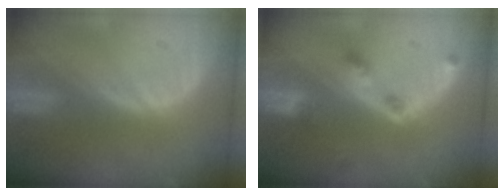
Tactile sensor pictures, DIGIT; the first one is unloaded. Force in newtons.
{"total": 4.2, "press": 3.9, "slide": 1.6}